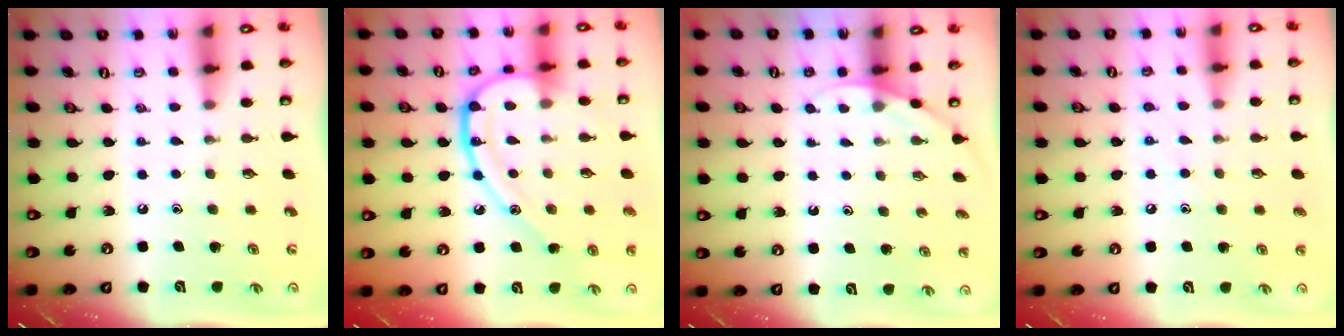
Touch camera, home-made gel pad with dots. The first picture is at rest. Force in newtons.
{"total": 16.6, "press": 16.5, "slide": 1.2}
{"total": 2.6, "press": 2.6, "slide": 0.1}
{"total": 6.4, "press": 6.3, "slide": 0.8}